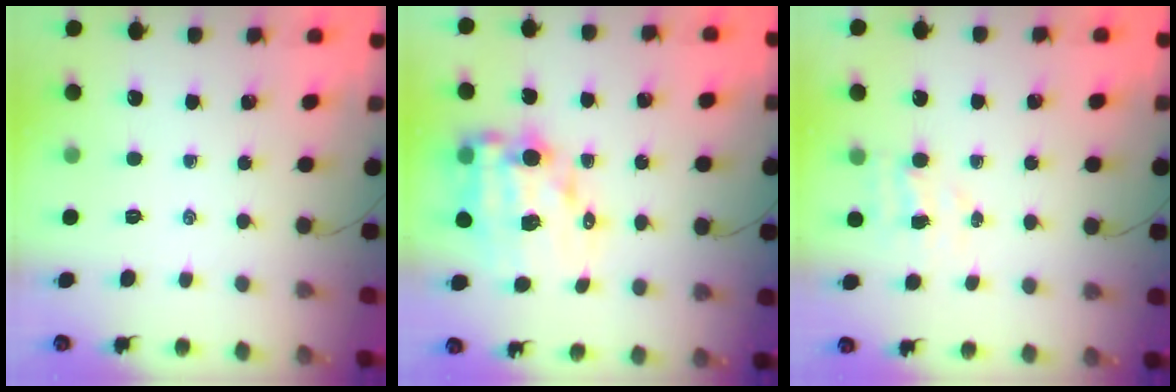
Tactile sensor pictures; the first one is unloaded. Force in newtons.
{"total": 14.5, "press": 14.1, "slide": 3.4}
{"total": 4.2, "press": 4.1, "slide": 0.9}